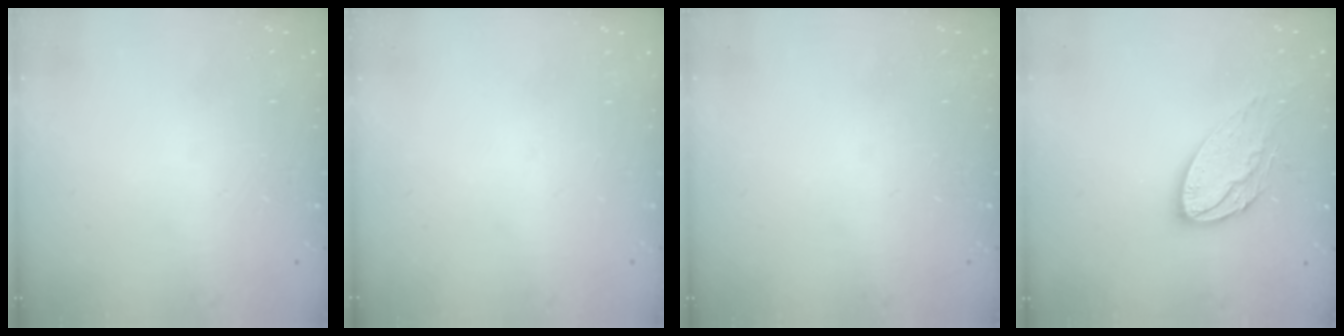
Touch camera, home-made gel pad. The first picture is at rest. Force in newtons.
{"total": 0.0}
{"total": 0.0}
{"total": 12.8, "press": 12.8, "slide": 0.9}